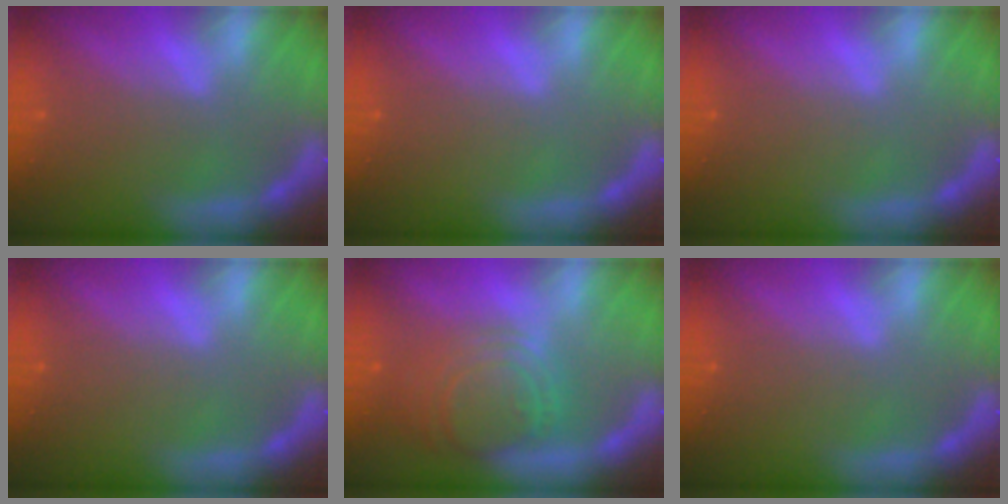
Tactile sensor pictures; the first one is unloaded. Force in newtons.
{"total": 0.0}
{"total": 0.0}
{"total": 0.0}
{"total": 8.5}
{"total": 0.0}